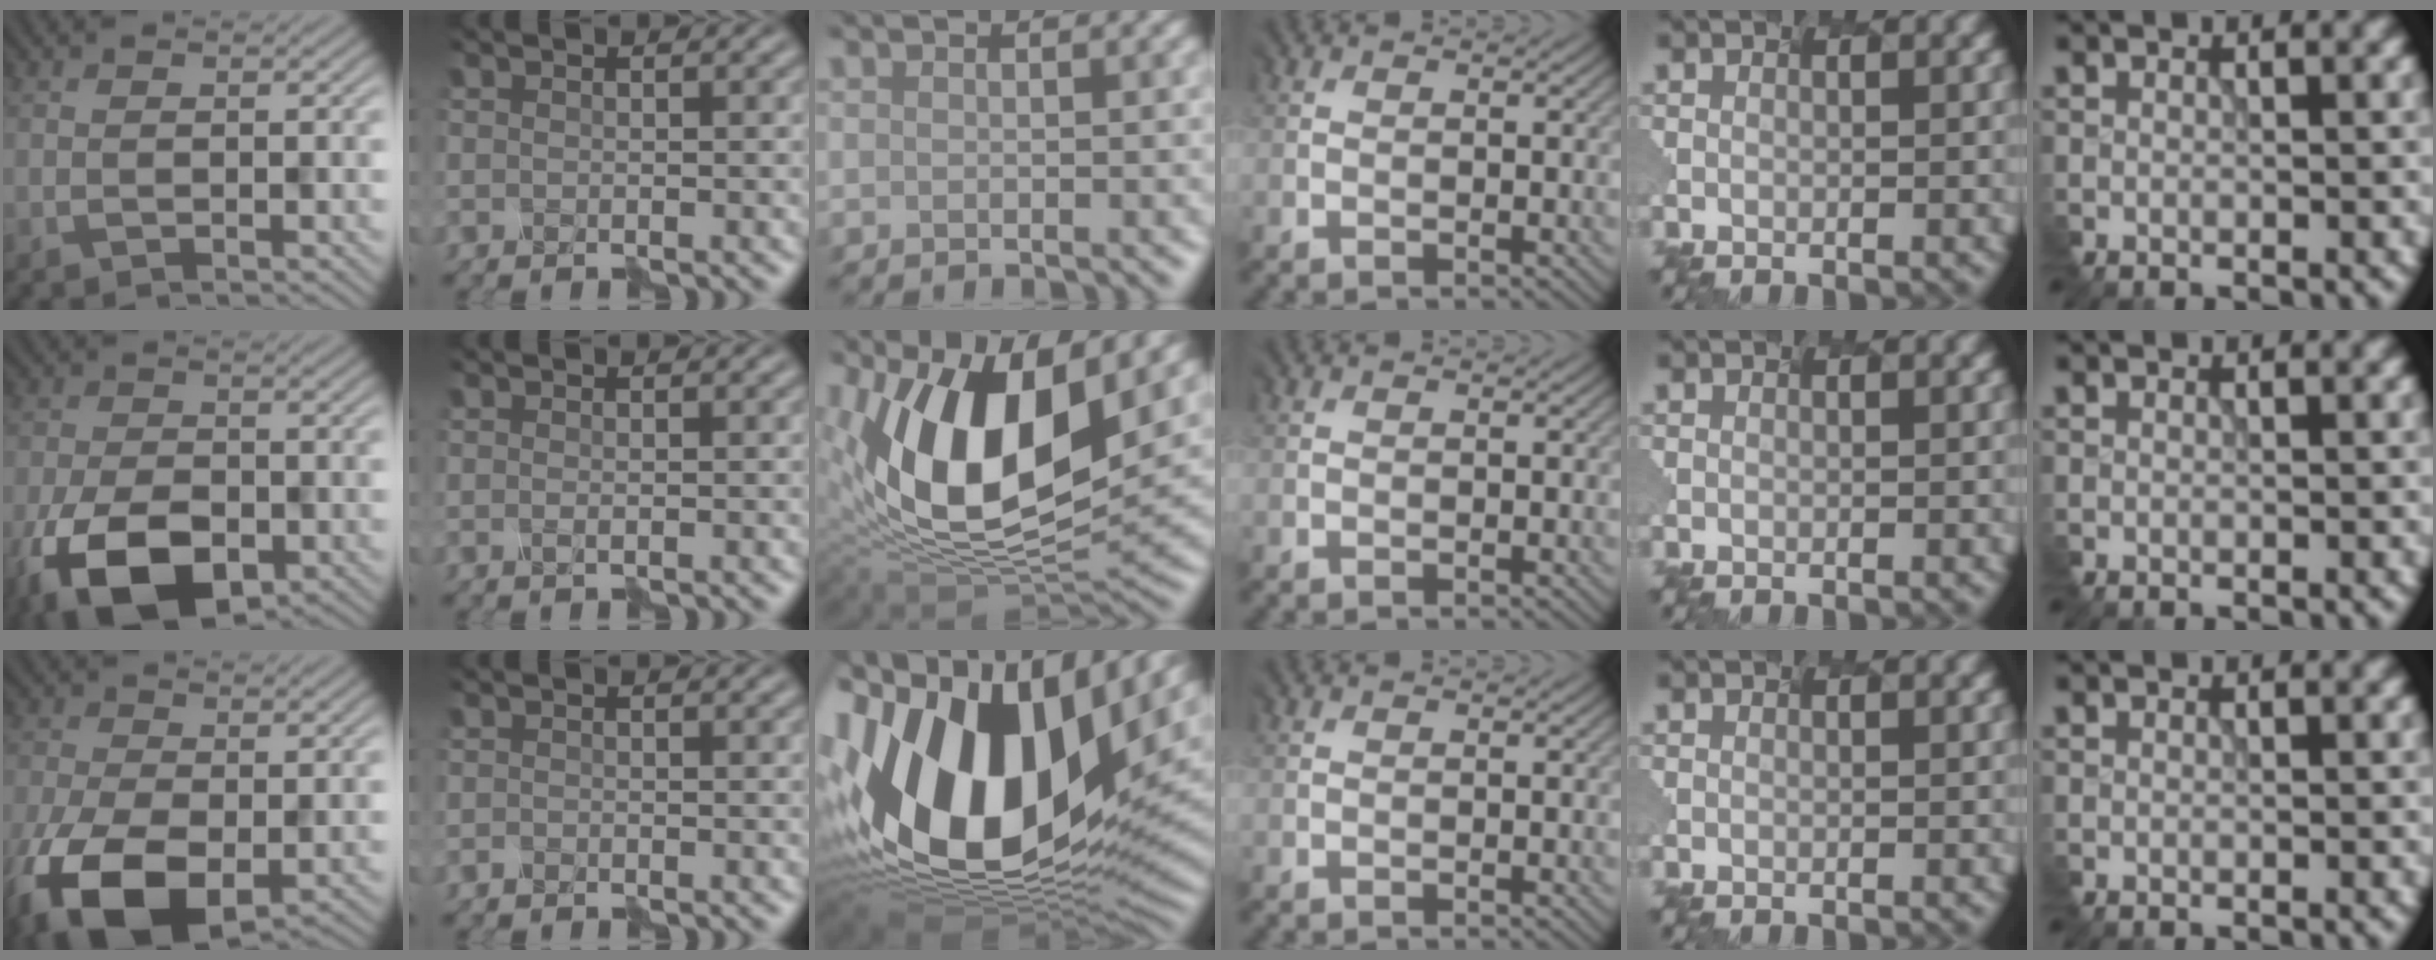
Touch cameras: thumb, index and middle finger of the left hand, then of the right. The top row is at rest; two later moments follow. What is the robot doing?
{"motion": "disassemble", "object": "velcro strap"}